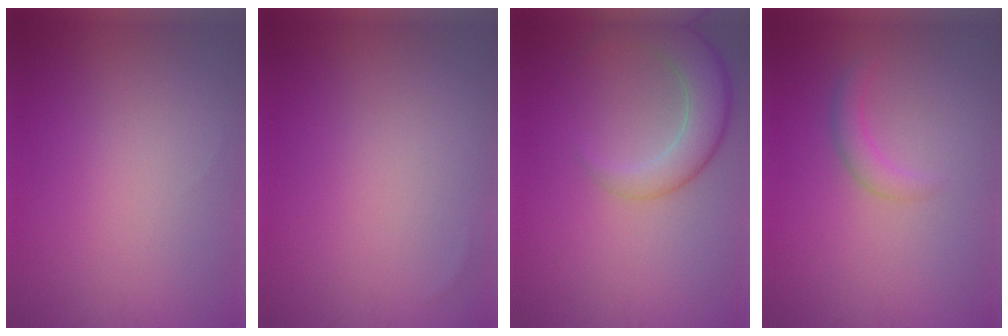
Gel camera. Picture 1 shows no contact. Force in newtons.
{"total": 0.0}
{"total": 4.6, "press": 4.5, "slide": 0.4}
{"total": 1.6, "press": 1.6, "slide": 0.0}